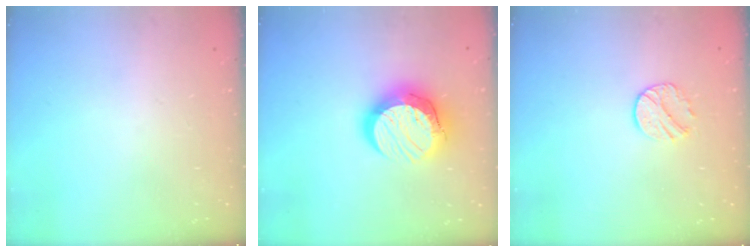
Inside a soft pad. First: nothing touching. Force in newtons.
{"total": 15.6, "press": 15.5, "slide": 1.0}
{"total": 7.0, "press": 7.0, "slide": 0.7}